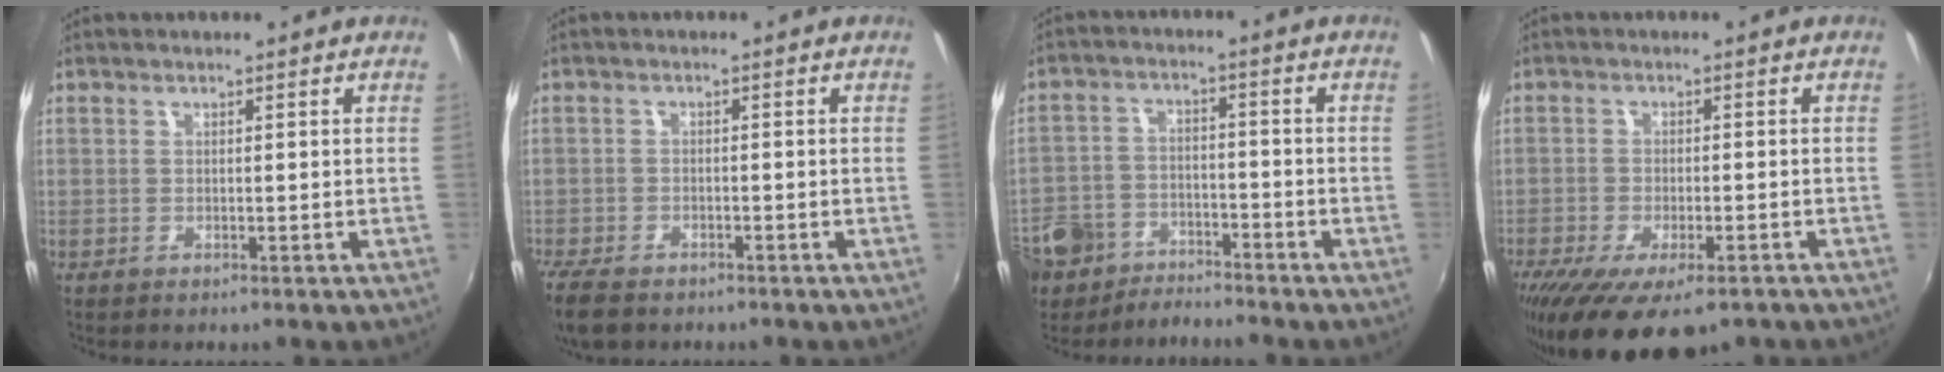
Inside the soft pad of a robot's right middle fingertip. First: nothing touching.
{"total": 6.8, "force": [-5.3, 2.8, 3.2], "torque": [-0.091, -0.026, -0.102]}
{"total": 13.0, "force": [-10.2, 6.7, 4.7], "torque": [-0.135, -0.014, -0.184]}
{"total": 14.0, "force": [-9.4, 5.2, 9.0], "torque": [-0.188, -0.048, -0.146]}